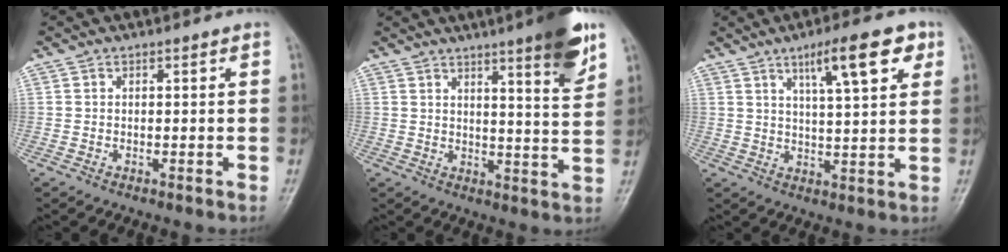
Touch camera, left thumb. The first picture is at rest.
{"total": 11.0, "force": [6.7, 1.1, 8.6], "torque": [-0.104, -0.039, 0.090]}
{"total": 10.8, "force": [5.6, 2.7, 8.9], "torque": [-0.121, -0.017, 0.085]}